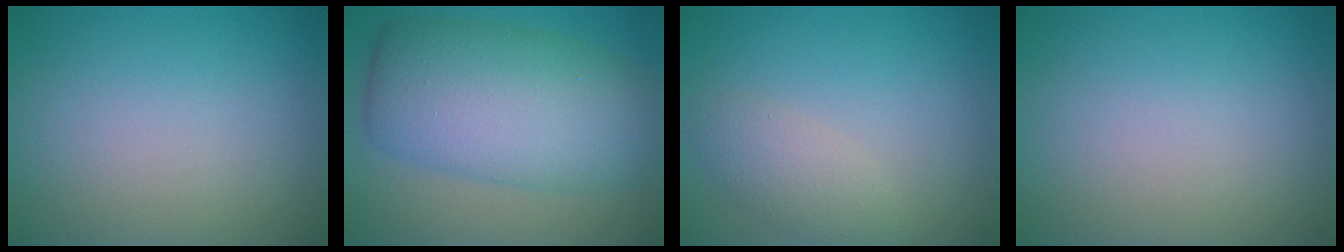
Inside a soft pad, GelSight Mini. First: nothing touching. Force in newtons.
{"total": 10.1, "press": 10.1, "slide": 0.3}
{"total": 2.5, "press": 2.5, "slide": 0.0}
{"total": 0.0}